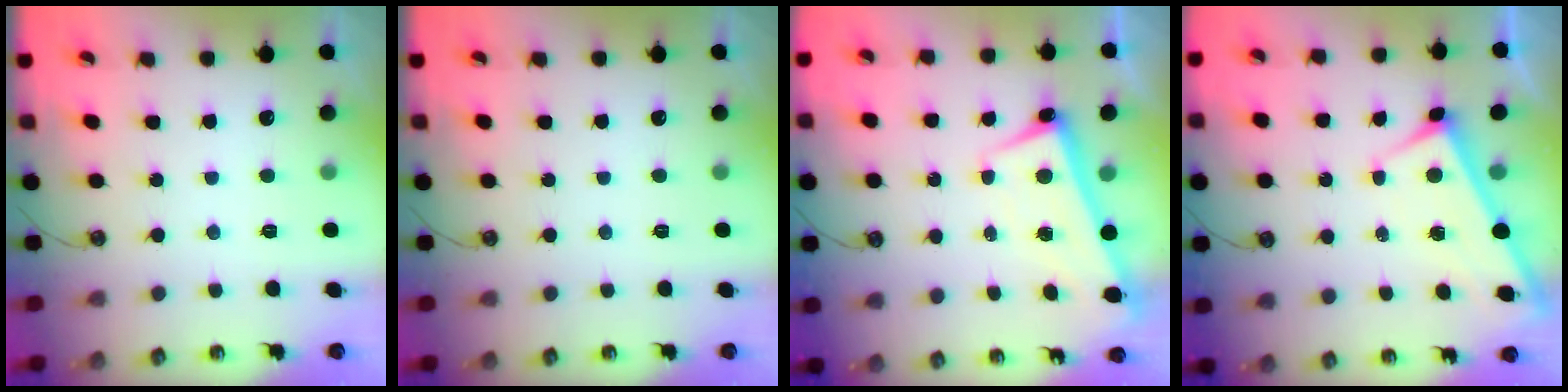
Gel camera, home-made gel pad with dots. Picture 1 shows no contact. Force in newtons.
{"total": 0.0}
{"total": 2.5, "press": 2.4, "slide": 0.7}
{"total": 3.0, "press": 3.0, "slide": 0.1}